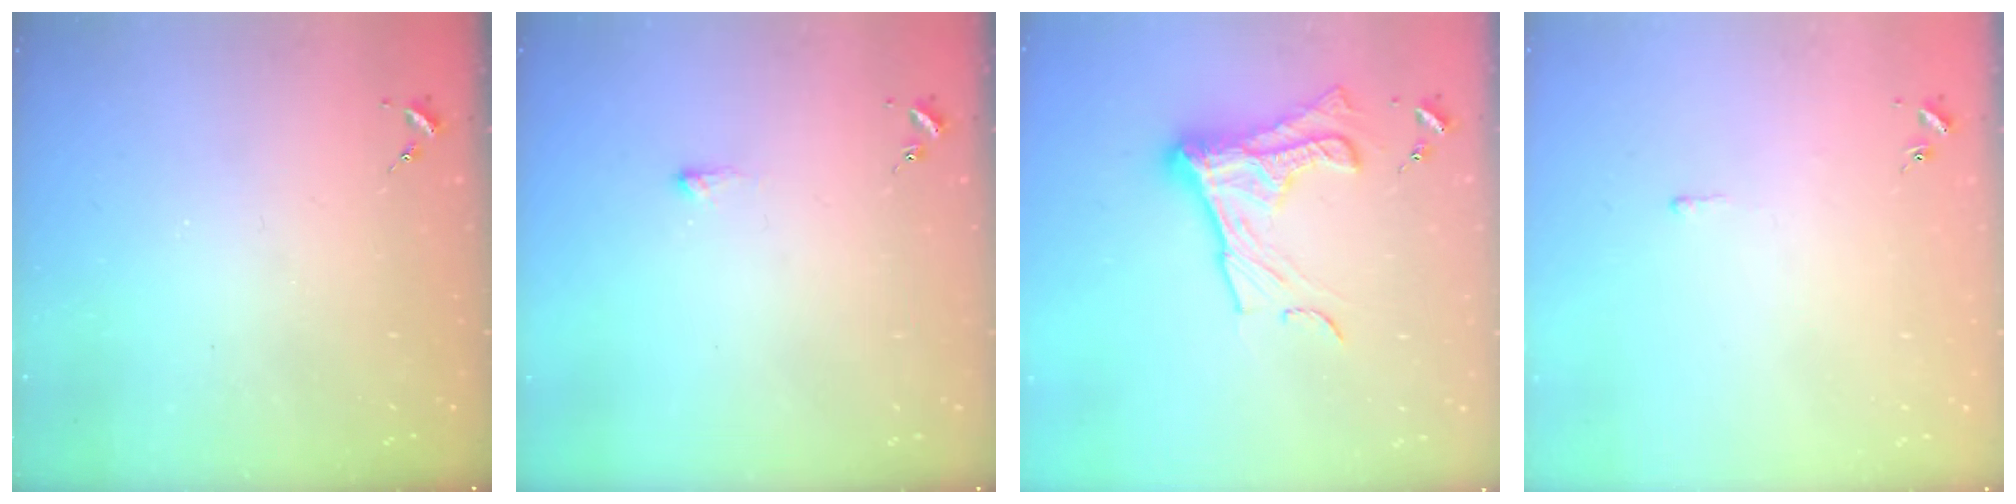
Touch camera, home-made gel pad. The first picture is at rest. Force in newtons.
{"total": 2.7, "press": 2.7, "slide": 0.5}
{"total": 16.0, "press": 15.9, "slide": 0.8}
{"total": 2.6, "press": 2.6, "slide": 0.4}